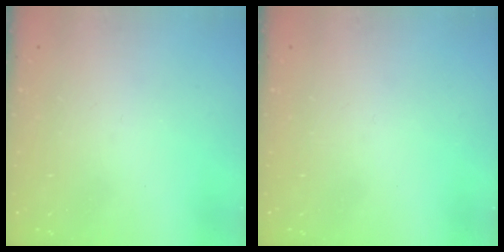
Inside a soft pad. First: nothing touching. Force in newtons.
{"total": 0.0}